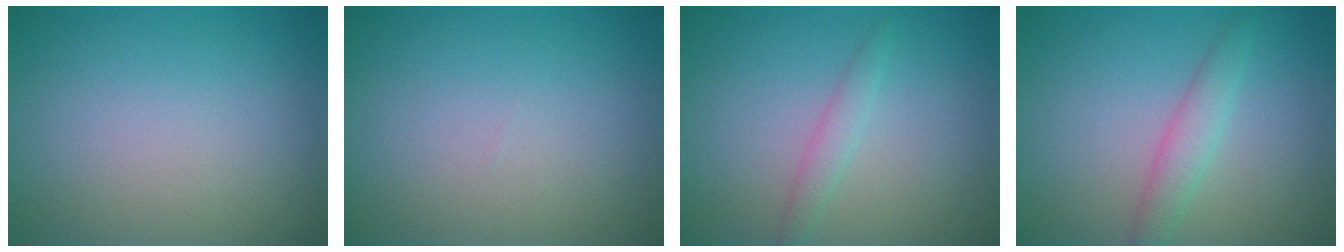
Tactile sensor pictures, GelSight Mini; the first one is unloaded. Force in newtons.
{"total": 0.0}
{"total": 1.4, "press": 1.4, "slide": 0.1}
{"total": 2.3, "press": 2.3, "slide": 0.0}